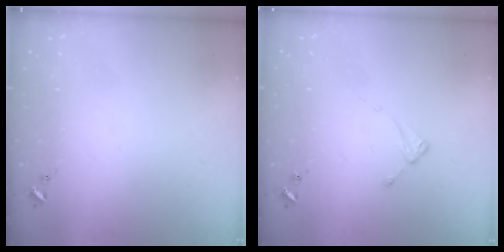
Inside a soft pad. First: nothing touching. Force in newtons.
{"total": 2.4, "press": 2.4, "slide": 0.3}